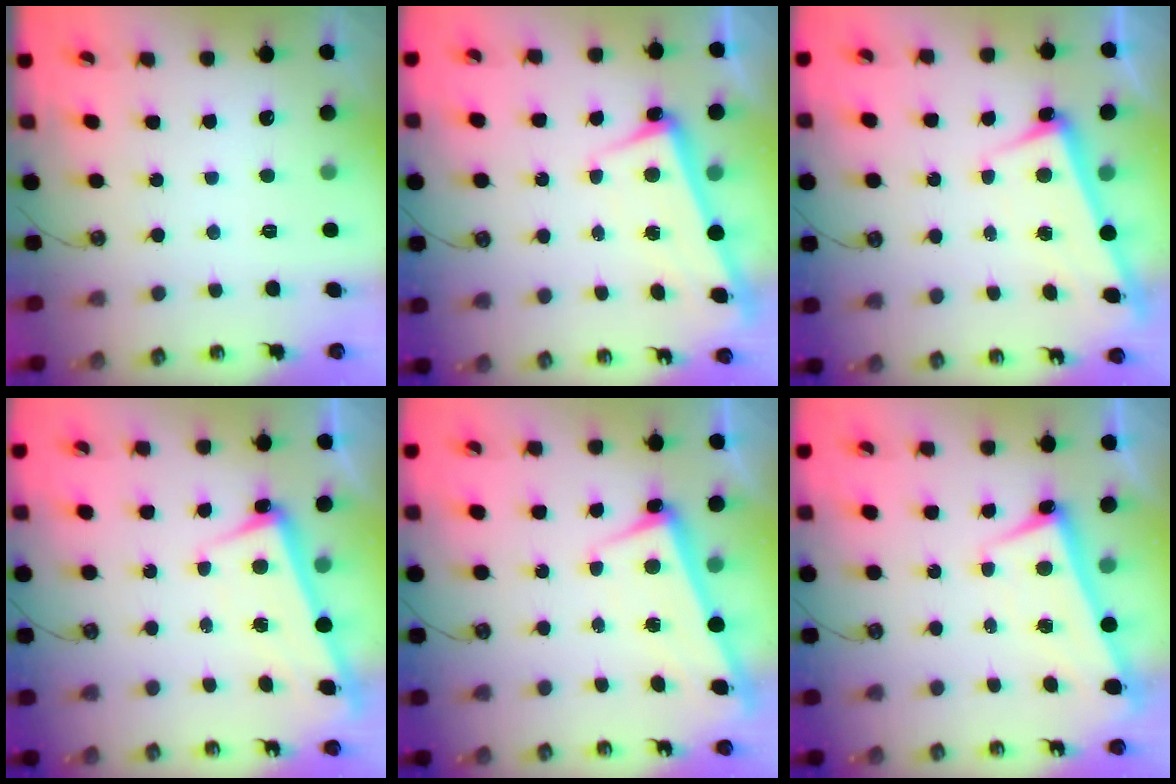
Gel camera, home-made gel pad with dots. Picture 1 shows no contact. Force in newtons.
{"total": 2.3, "press": 2.1, "slide": 0.9}
{"total": 2.6, "press": 2.5, "slide": 0.9}
{"total": 2.4, "press": 2.3, "slide": 0.9}
{"total": 2.5, "press": 2.4, "slide": 0.5}
{"total": 2.5, "press": 2.4, "slide": 0.7}